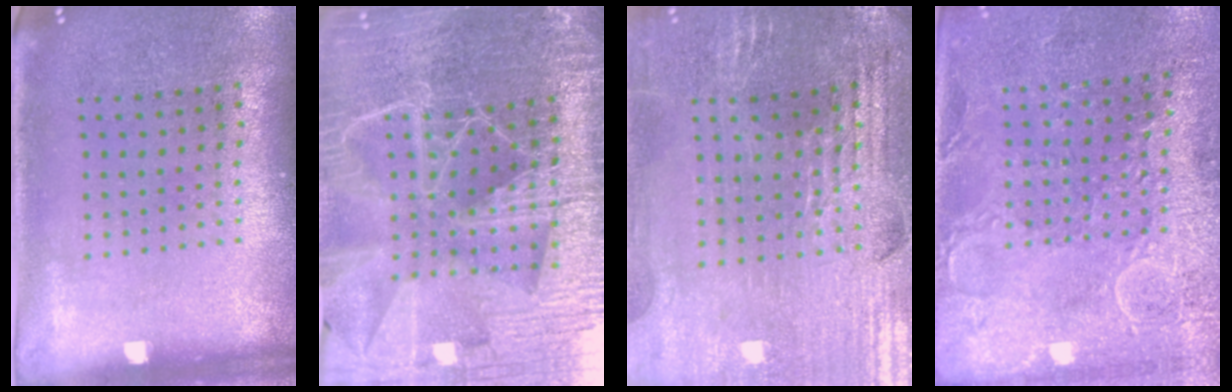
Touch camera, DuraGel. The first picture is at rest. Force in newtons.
{"total": 6.2, "press": 5.4, "slide": 3.0}
{"total": 2.9, "press": 2.8, "slide": 0.5}
{"total": 2.7, "press": 2.6, "slide": 0.8}